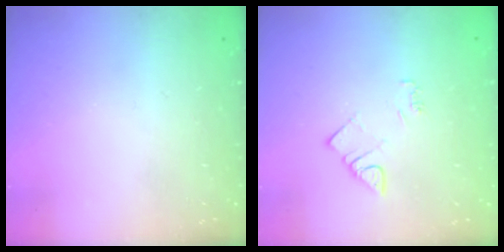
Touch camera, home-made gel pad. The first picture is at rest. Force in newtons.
{"total": 4.5, "press": 4.5, "slide": 0.5}